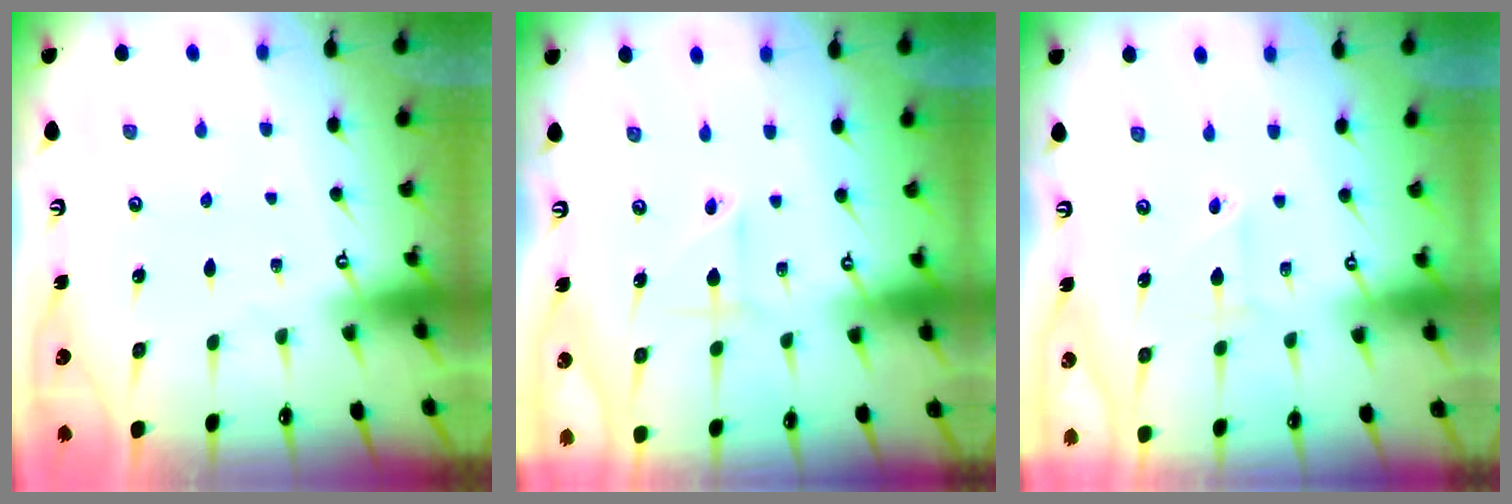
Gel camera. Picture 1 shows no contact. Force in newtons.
{"total": 2.3, "press": 2.1, "slide": 0.9}
{"total": 2.1, "press": 2.1, "slide": 0.3}